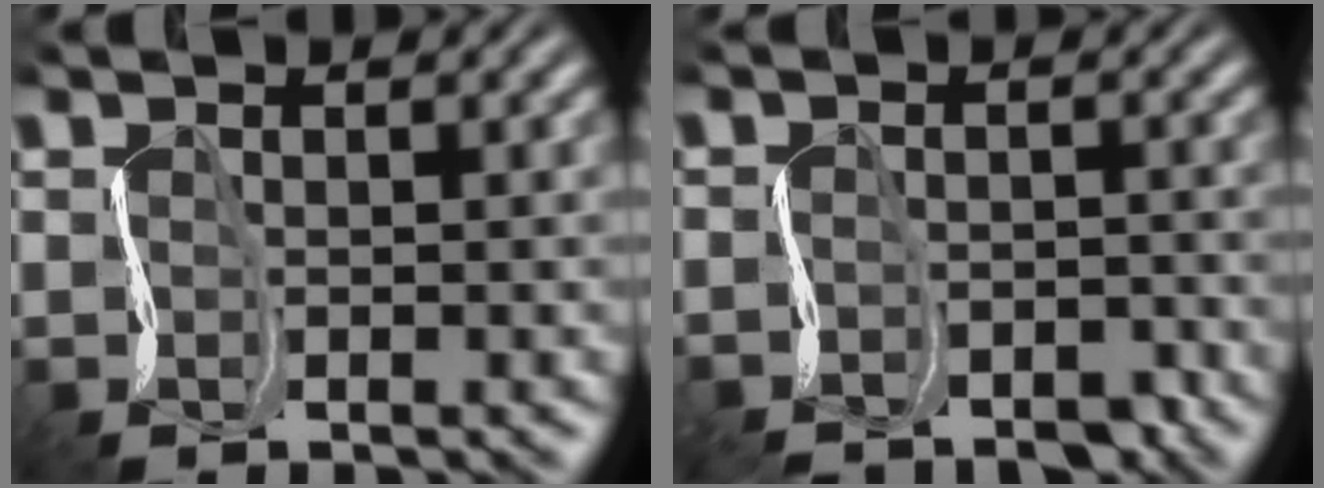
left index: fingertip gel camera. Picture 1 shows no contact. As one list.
[{"total": 4.2, "force": [-4.0, 1.1, 0.7], "torque": [-0.009, -0.003, -0.069]}]